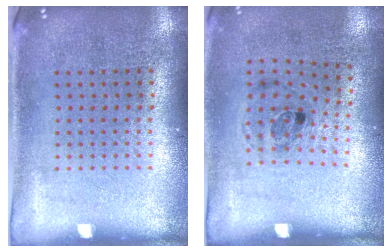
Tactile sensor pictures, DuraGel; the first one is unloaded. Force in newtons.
{"total": 1.2, "press": 0.8, "slide": 0.9}